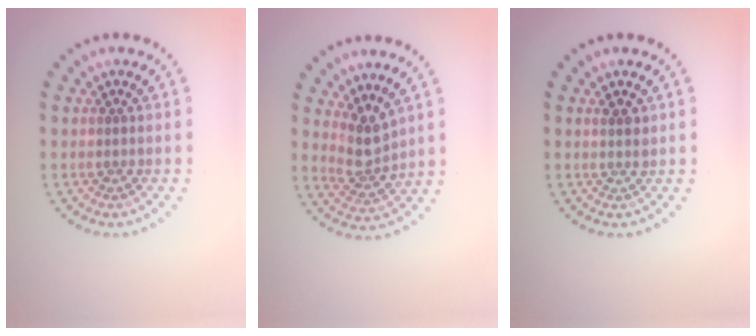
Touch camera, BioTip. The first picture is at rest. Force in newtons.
{"total": 2.7, "press": 2.1, "slide": 1.7}
{"total": 1.1, "press": 1.0, "slide": 0.5}